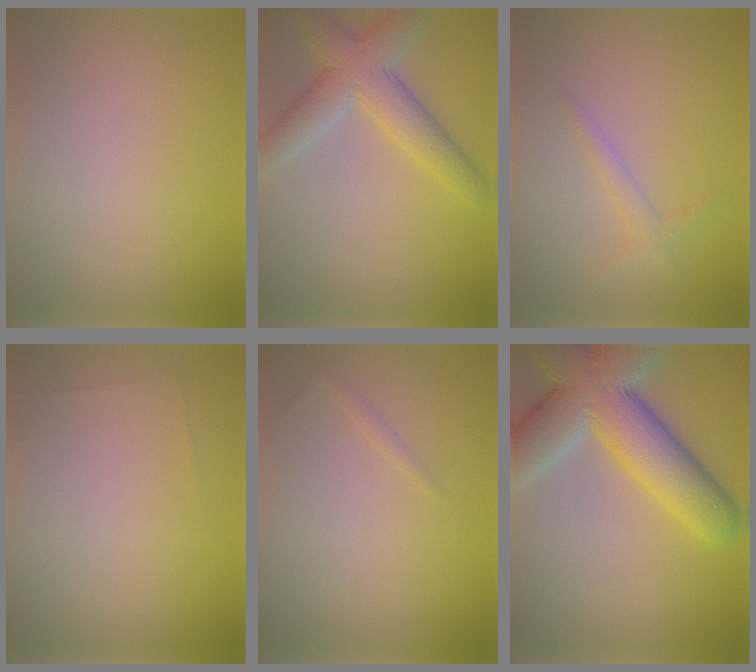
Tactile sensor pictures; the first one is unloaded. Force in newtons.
{"total": 5.5, "press": 5.4, "slide": 0.3}
{"total": 1.5, "press": 1.5, "slide": 0.1}
{"total": 0.0}
{"total": 0.5, "press": 0.5, "slide": 0.0}
{"total": 10.8, "press": 10.7, "slide": 0.8}